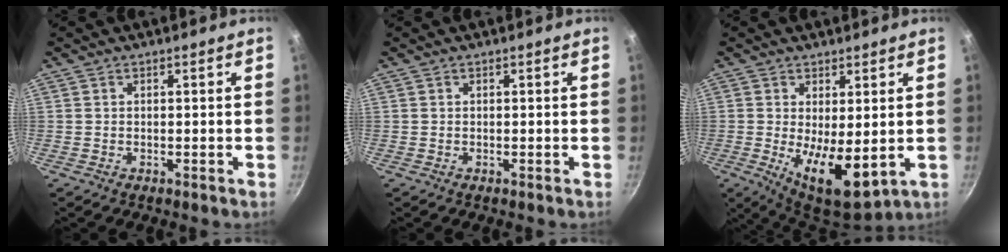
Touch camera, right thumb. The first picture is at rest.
{"total": 0.0}
{"total": 11.1, "force": [-0.6, 4.6, 10.1], "torque": [-0.145, -0.025, 0.003]}